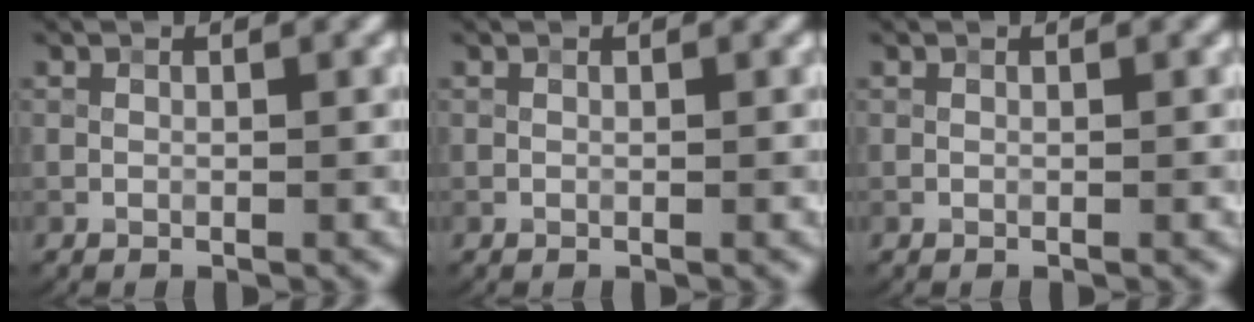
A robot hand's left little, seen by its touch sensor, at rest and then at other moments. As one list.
[{"total": 0.0}, {"total": 0.0}]